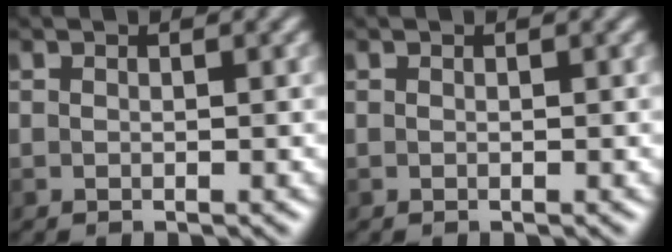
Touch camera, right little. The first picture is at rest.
{"total": 0.0}